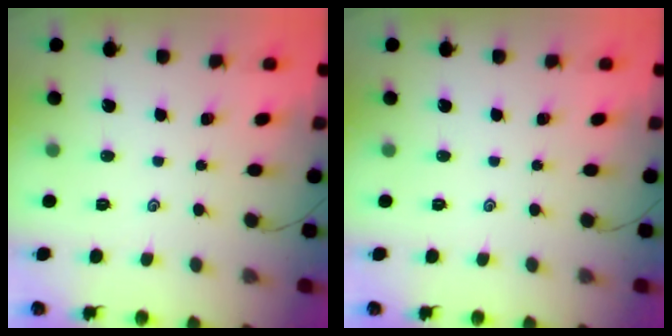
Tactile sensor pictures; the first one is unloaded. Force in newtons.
{"total": 0.0}